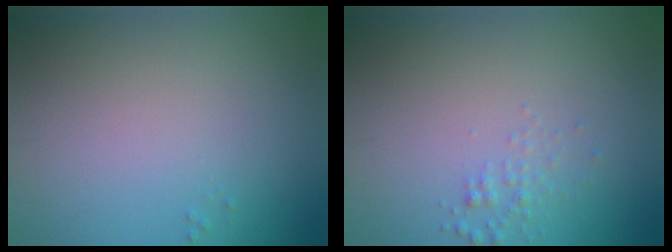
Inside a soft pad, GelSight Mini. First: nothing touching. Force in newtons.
{"total": 1.1, "press": 1.1, "slide": 0.0}